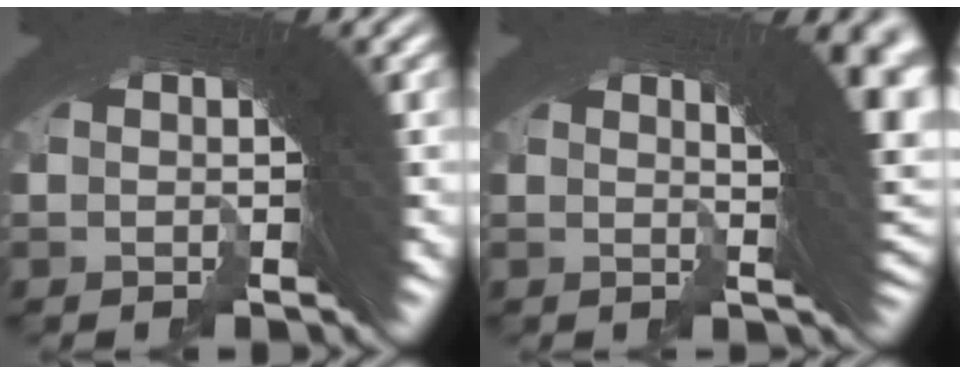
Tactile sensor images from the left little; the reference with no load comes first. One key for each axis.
{"total": 5.8, "fx": 2.0, "fy": 0.8, "fz": 5.4, "tx": -0.037, "ty": 0.017, "tz": 0.023}